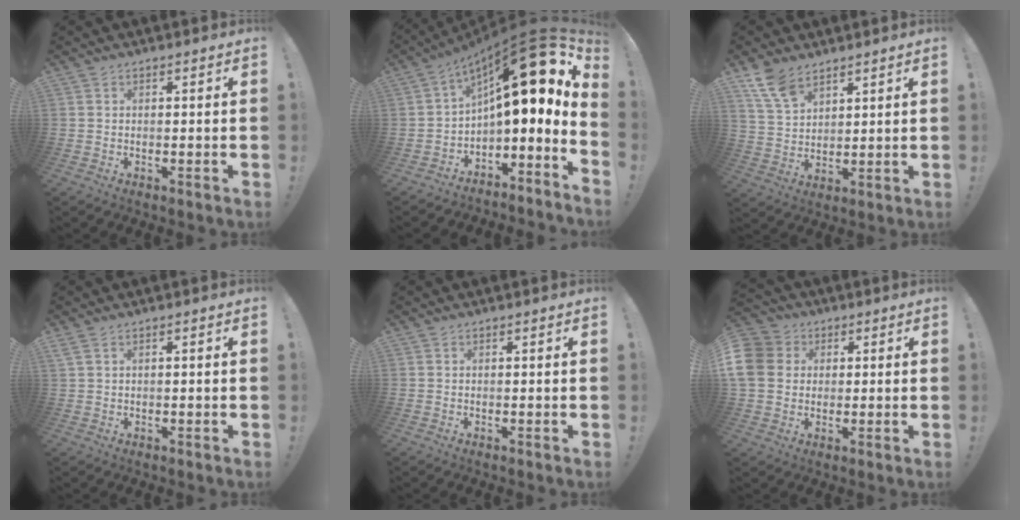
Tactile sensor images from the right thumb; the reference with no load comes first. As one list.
[{"total": 21.5, "force": [8.4, 7.0, 18.5], "torque": [-0.263, -0.059, 0.145]}, {"total": 9.2, "force": [6.6, 4.8, 4.1], "torque": [-0.076, -0.034, 0.131]}, {"total": 2.5, "force": [1.4, 0.8, 1.9], "torque": [-0.035, -0.002, 0.028]}, {"total": 0.0}, {"total": 10.5, "force": [1.5, 9.1, 4.9], "torque": [-0.096, 0.011, 0.035]}]